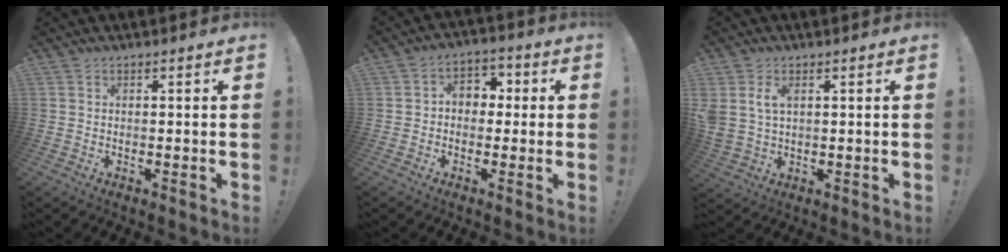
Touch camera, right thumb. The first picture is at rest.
{"total": 6.8, "force": [0.4, 5.4, 4.1], "torque": [-0.064, 0.015, 0.011]}
{"total": 5.6, "force": [2.3, 3.4, 3.7], "torque": [-0.081, -0.003, 0.046]}